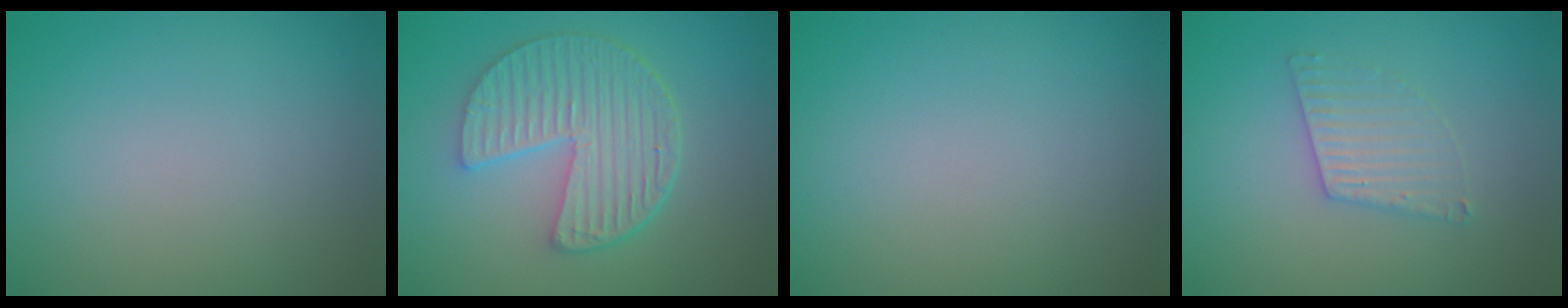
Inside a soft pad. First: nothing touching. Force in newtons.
{"total": 6.4, "press": 4.7, "slide": 4.4}
{"total": 0.0}
{"total": 2.5, "press": 2.5, "slide": 0.2}